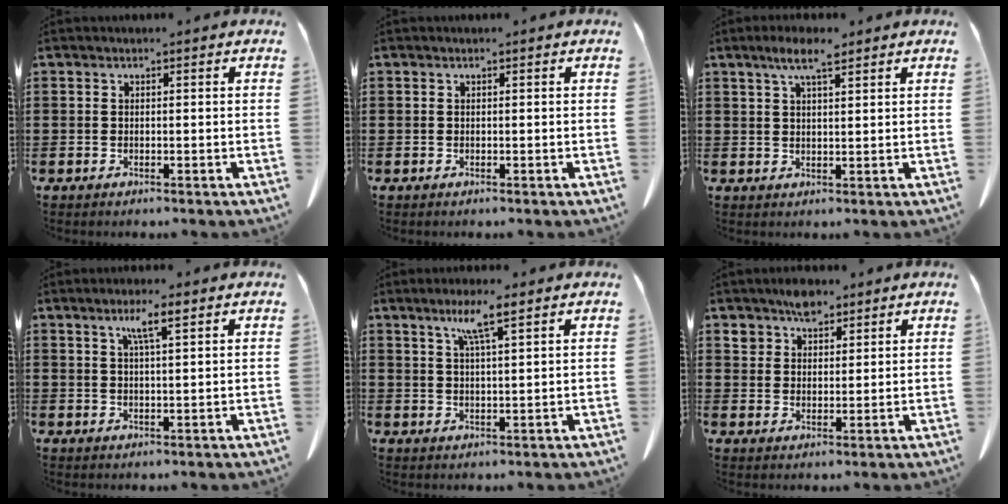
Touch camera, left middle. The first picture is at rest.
{"total": 0.0}
{"total": 4.7, "force": [3.0, 1.0, 3.5], "torque": [-0.074, 0.005, 0.052]}
{"total": 3.8, "force": [2.3, 0.4, 3.1], "torque": [-0.057, 0.002, 0.036]}
{"total": 5.3, "force": [3.5, 0.2, 4.0], "torque": [-0.089, 0.003, 0.057]}
{"total": 4.7, "force": [3.7, 2.8, 1.1], "torque": [-0.019, 0.003, 0.068]}